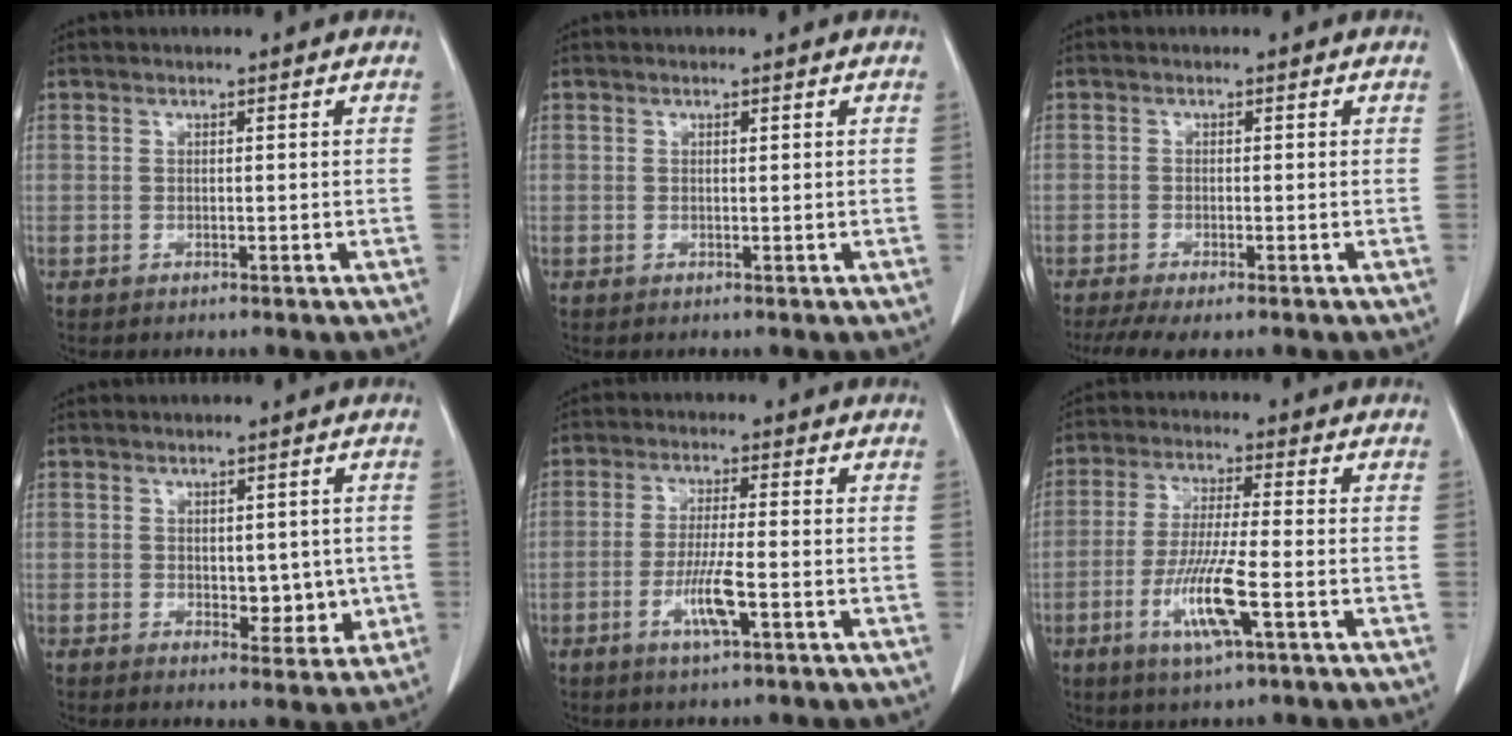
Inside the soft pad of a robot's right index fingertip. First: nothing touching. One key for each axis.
{"total": 0.0}
{"total": 5.4, "fx": -3.9, "fy": 1.0, "fz": 3.6, "tx": -0.057, "ty": -0.013, "tz": -0.064}
{"total": 4.8, "fx": -0.1, "fy": 2.7, "fz": 4.0, "tx": -0.044, "ty": -0.006, "tz": 0.008}
{"total": 5.8, "fx": -2.1, "fy": 0.3, "fz": 5.4, "tx": -0.106, "ty": -0.010, "tz": -0.040}
{"total": 9.5, "fx": -3.4, "fy": 0.4, "fz": 8.9, "tx": -0.179, "ty": -0.016, "tz": -0.065}